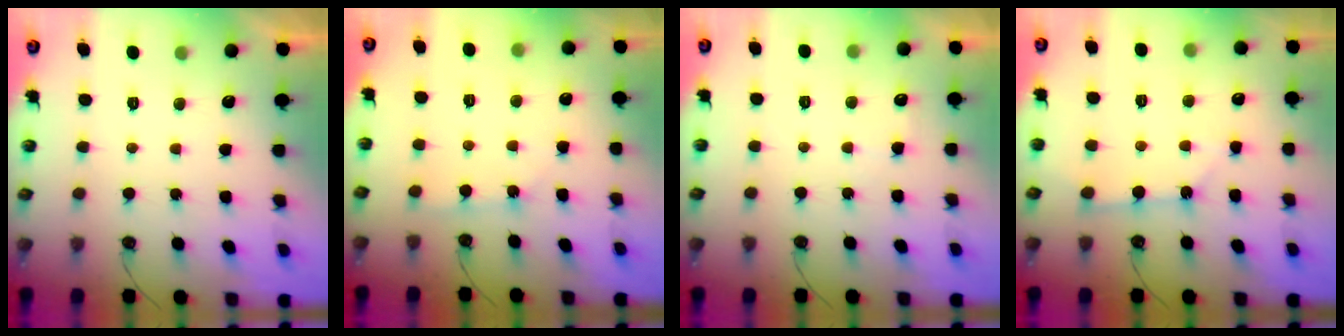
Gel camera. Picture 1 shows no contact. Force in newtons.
{"total": 2.2, "press": 2.2, "slide": 0.2}
{"total": 4.1, "press": 4.0, "slide": 0.5}
{"total": 2.6, "press": 2.6, "slide": 0.3}